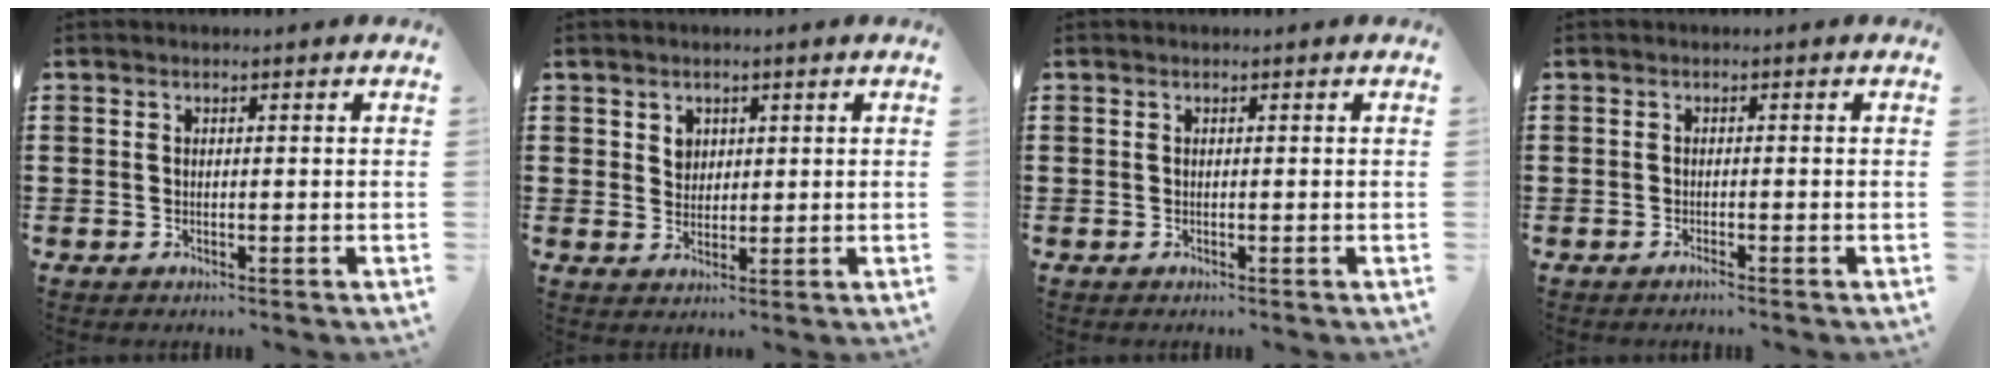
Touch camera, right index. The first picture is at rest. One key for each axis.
{"total": 2.3, "fx": 1.2, "fy": 1.9, "fz": 0.5, "tx": -0.017, "ty": 0.008, "tz": 0.022}
{"total": 0.0}
{"total": 0.7, "fx": -0.6, "fy": 0.0, "fz": 0.3, "tx": -0.008, "ty": -0.003, "tz": -0.012}